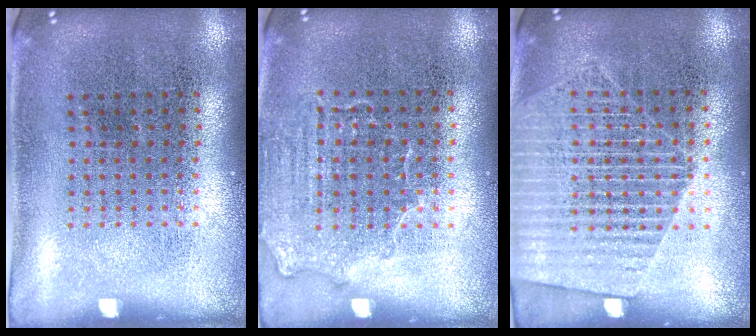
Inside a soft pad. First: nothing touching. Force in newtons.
{"total": 1.4, "press": 1.2, "slide": 0.7}
{"total": 1.8, "press": 1.6, "slide": 0.9}